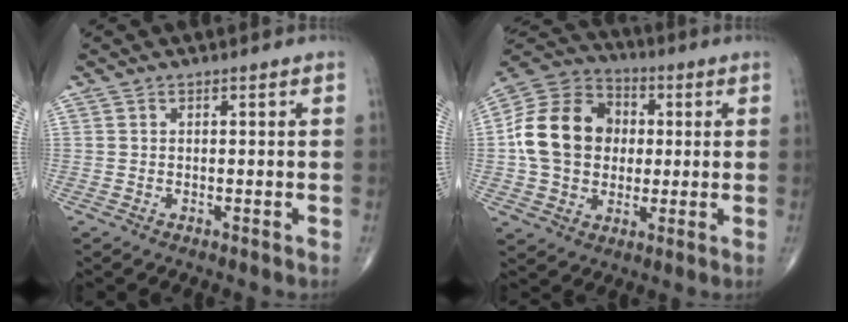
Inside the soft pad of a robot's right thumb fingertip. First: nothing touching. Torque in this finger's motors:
{"motor_torque": [1.65, 2.82, 0.77, -0.62, 0.16]}